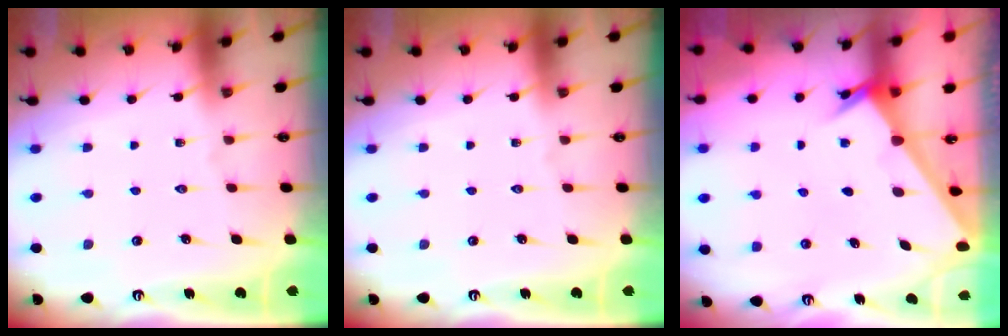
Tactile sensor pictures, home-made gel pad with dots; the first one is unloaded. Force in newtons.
{"total": 0.0}
{"total": 2.3, "press": 2.3, "slide": 0.3}